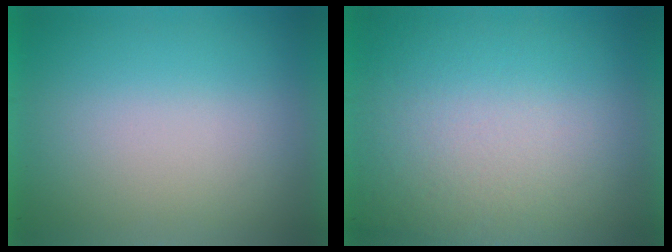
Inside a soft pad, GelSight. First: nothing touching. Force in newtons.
{"total": 3.6}